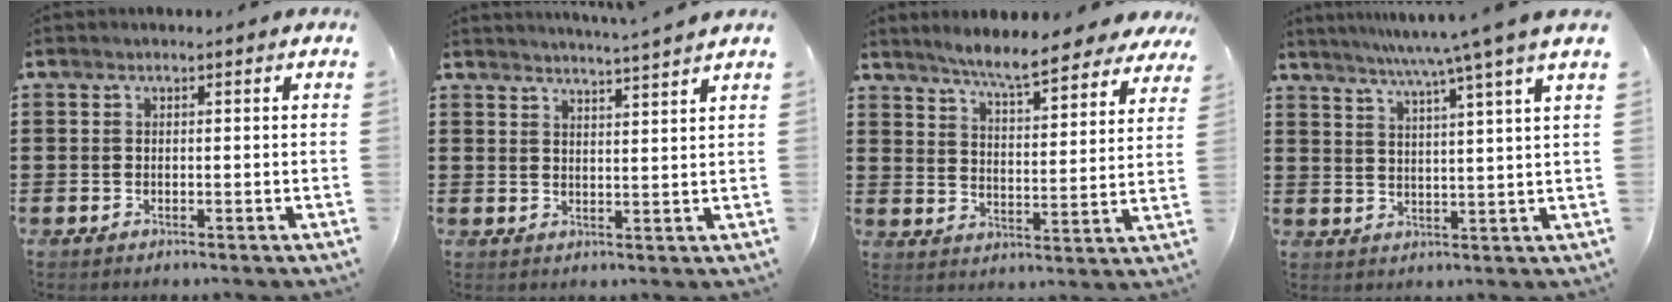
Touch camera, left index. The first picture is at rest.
{"total": 3.4, "force": [3.2, -0.9, 0.5], "torque": [-0.019, -0.017, 0.058]}
{"total": 7.0, "force": [6.4, -0.2, 3.0], "torque": [-0.073, -0.032, 0.109]}
{"total": 6.9, "force": [5.4, -1.8, 4.0], "torque": [-0.091, -0.027, 0.086]}